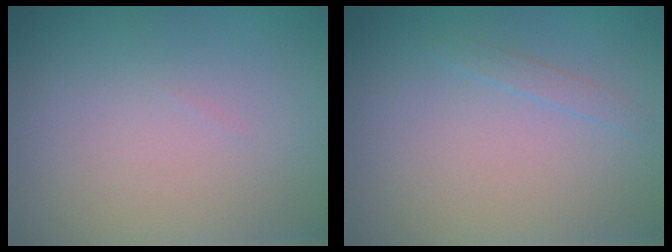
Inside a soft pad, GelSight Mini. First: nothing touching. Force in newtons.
{"total": 0.7, "press": 0.7, "slide": 0.1}